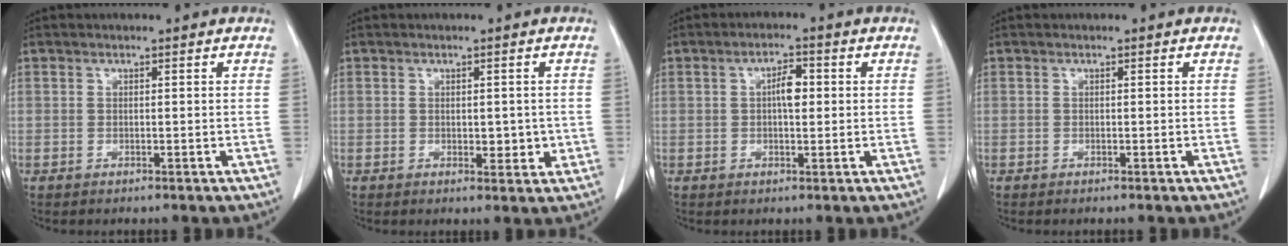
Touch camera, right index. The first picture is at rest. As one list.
[{"total": 3.0, "force": [-0.2, 1.8, 2.4], "torque": [-0.023, -0.002, 0.003]}, {"total": 3.5, "force": [0.3, 1.6, 3.1], "torque": [-0.052, 0.008, 0.005]}, {"total": 0.0}]